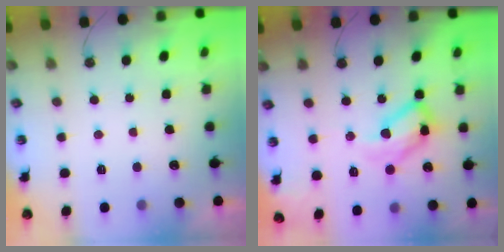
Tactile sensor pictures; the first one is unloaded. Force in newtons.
{"total": 15.7, "press": 15.7, "slide": 0.7}